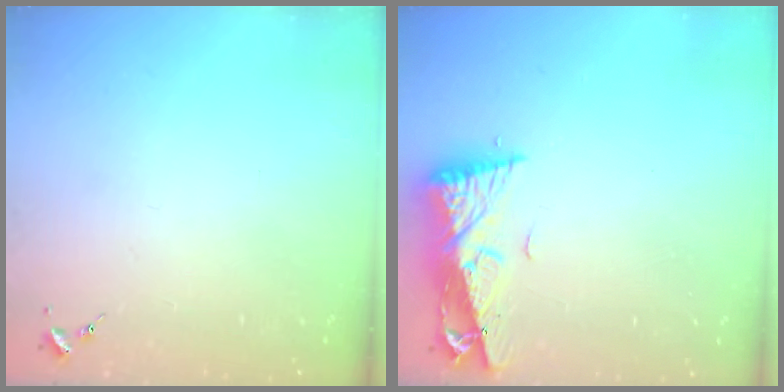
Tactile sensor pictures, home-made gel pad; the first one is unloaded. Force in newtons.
{"total": 10.1, "press": 10.0, "slide": 1.4}